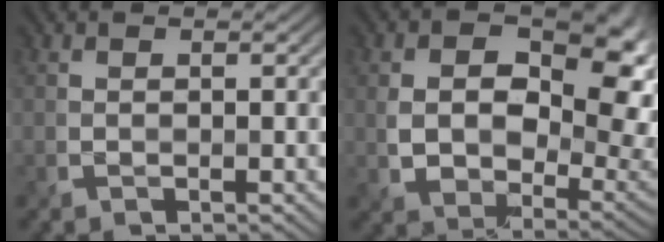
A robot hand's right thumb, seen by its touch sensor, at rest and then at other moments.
{"total": 13.3, "force": [3.2, 9.3, 9.0], "torque": [-0.144, -0.017, 0.065]}